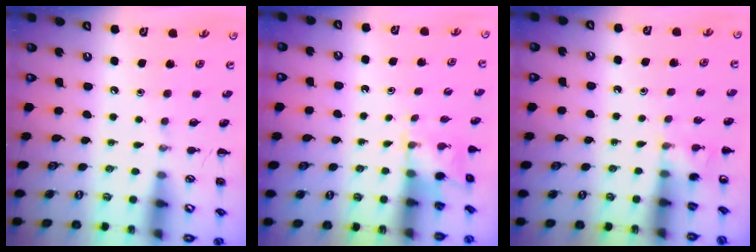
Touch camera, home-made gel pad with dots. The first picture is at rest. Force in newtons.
{"total": 2.3, "press": 2.2, "slide": 0.7}
{"total": 3.6, "press": 3.5, "slide": 1.1}